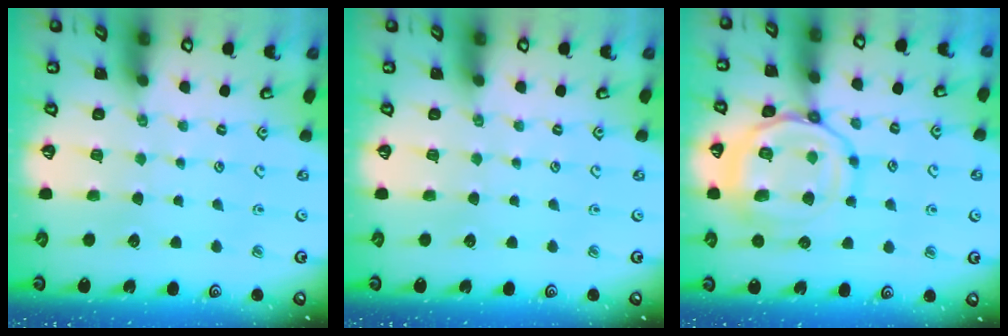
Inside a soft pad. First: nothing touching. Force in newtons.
{"total": 0.0}
{"total": 16.4, "press": 16.3, "slide": 1.6}